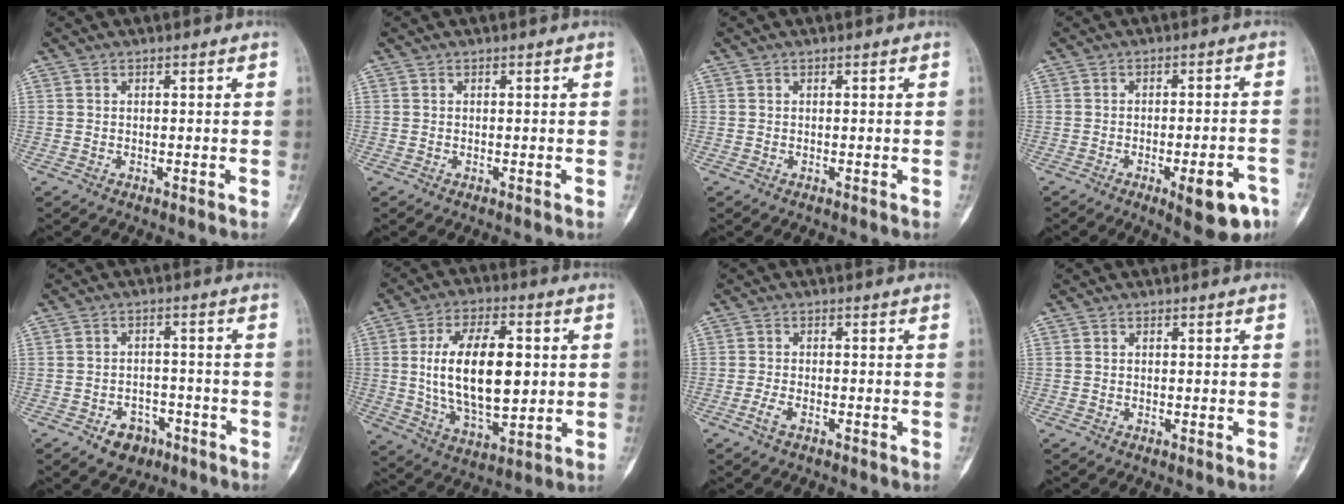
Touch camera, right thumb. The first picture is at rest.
{"total": 0.0}
{"total": 0.0}
{"total": 9.8, "force": [-4.8, 3.2, 7.9], "torque": [-0.087, 0.021, -0.055]}
{"total": 5.8, "force": [-3.3, 4.1, 2.3], "torque": [-0.009, 0.030, -0.043]}
{"total": 18.8, "force": [1.7, 9.5, 16.1], "torque": [-0.257, -0.007, 0.035]}
{"total": 2.5, "force": [-1.4, 1.1, 1.7], "torque": [-0.042, 0.009, -0.029]}
{"total": 0.0}